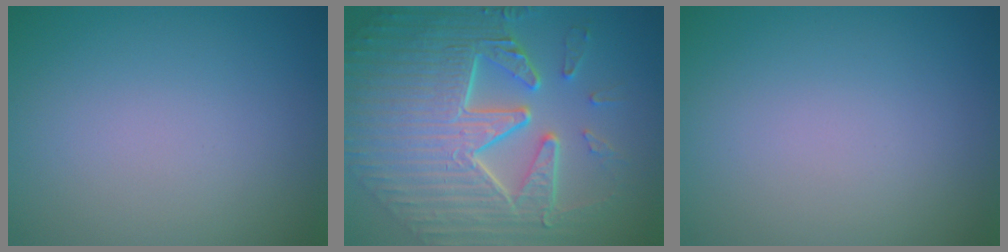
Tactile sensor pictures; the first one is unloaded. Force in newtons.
{"total": 10.5, "press": 7.3, "slide": 7.5}
{"total": 0.0}